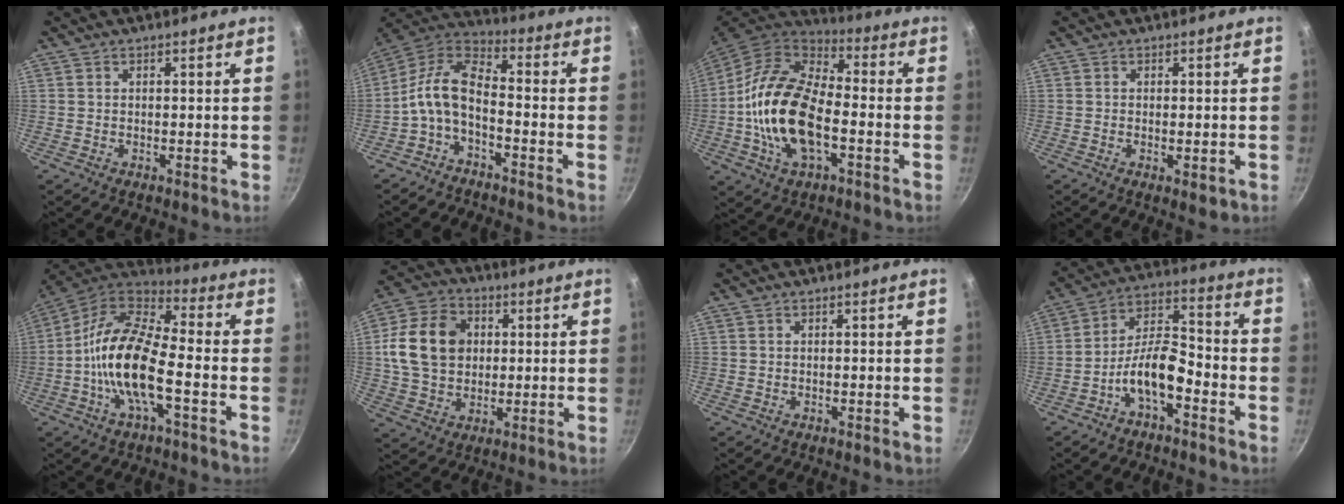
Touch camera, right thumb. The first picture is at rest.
{"total": 10.6, "force": [-3.7, 5.3, 8.4], "torque": [-0.176, 0.055, -0.083]}
{"total": 19.5, "force": [-3.6, 10.5, 16.0], "torque": [-0.293, 0.028, -0.079]}
{"total": 2.5, "force": [-0.8, 0.9, 2.2], "torque": [-0.038, -0.007, -0.011]}
{"total": 16.5, "force": [-4.1, 6.2, 14.7], "torque": [-0.278, 0.042, -0.099]}
{"total": 15.3, "force": [2.3, 11.9, 9.3], "torque": [-0.143, 0.014, 0.035]}
{"total": 0.0}
{"total": 10.0, "force": [-4.9, 4.2, 7.6], "torque": [-0.126, 0.055, -0.095]}